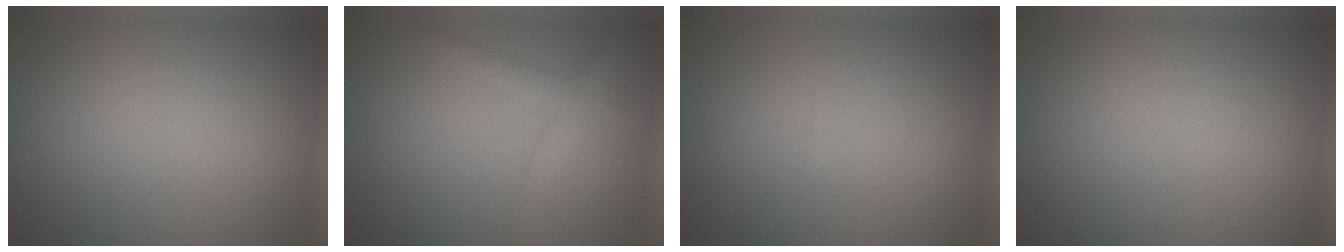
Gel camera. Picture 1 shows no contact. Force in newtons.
{"total": 2.4, "press": 2.4, "slide": 0.2}
{"total": 0.0}
{"total": 0.0}